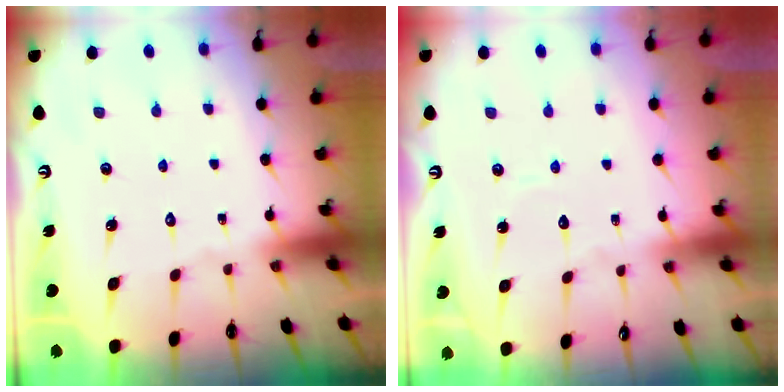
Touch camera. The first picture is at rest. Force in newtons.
{"total": 3.5, "press": 3.5, "slide": 0.3}